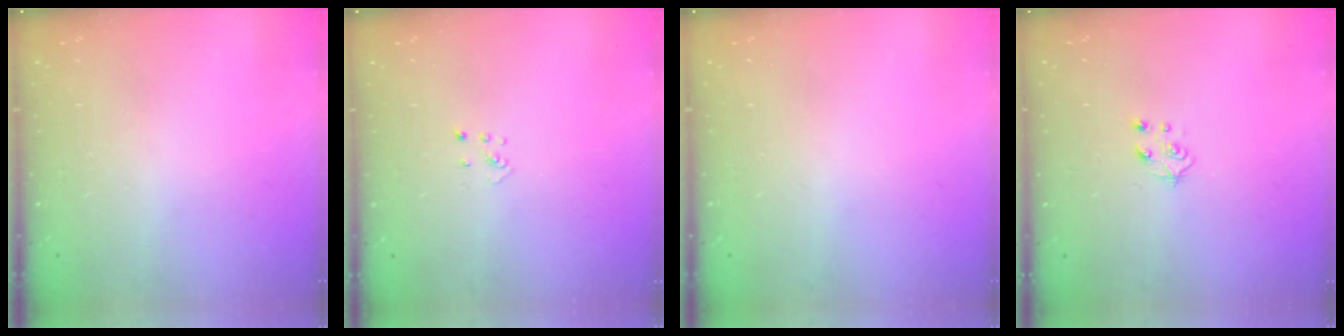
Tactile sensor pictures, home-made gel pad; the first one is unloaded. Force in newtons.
{"total": 2.0, "press": 2.0, "slide": 0.3}
{"total": 0.0}
{"total": 5.6, "press": 5.6, "slide": 0.5}